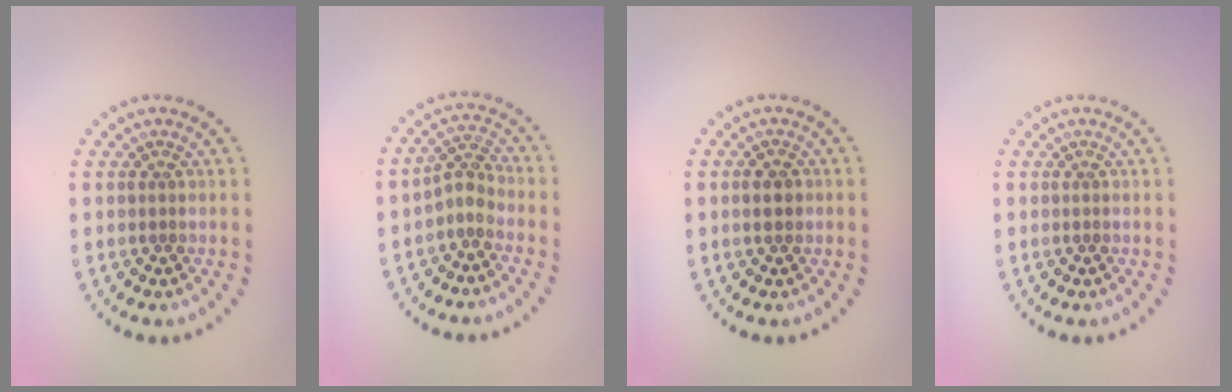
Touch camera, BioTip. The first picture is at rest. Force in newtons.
{"total": 2.2, "press": 1.6, "slide": 1.5}
{"total": 1.7, "press": 1.7, "slide": 0.2}
{"total": 0.0}